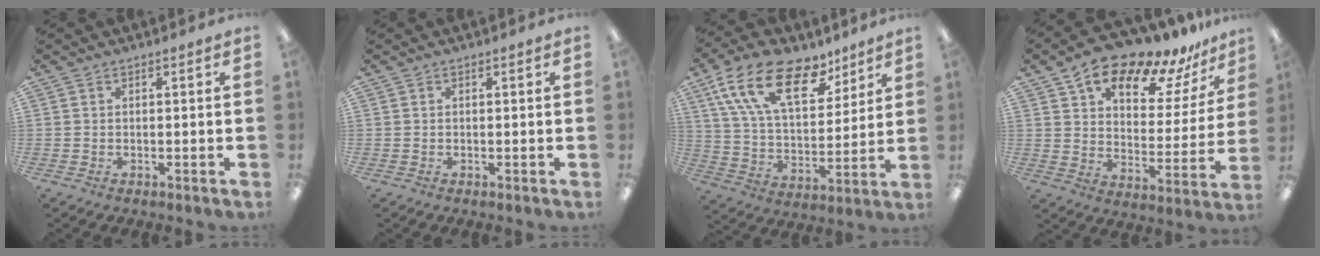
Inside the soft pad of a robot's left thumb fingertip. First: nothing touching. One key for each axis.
{"total": 0.0}
{"total": 20.2, "fx": 11.6, "fy": 10.2, "fz": 13.0, "tx": -0.234, "ty": -0.046, "tz": 0.210}
{"total": 17.3, "fx": 14.1, "fy": 6.2, "fz": 7.8, "tx": -0.133, "ty": -0.097, "tz": 0.242}